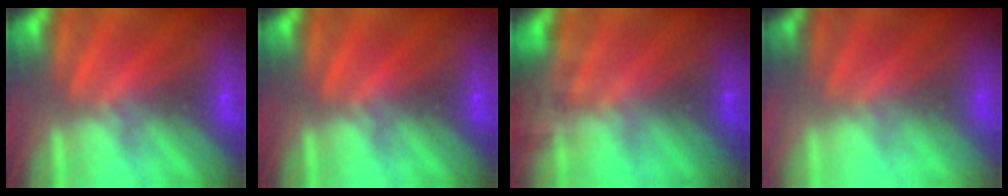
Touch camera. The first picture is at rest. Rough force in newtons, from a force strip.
{"total": 0.0}
{"total": 7.7}
{"total": 2.5}